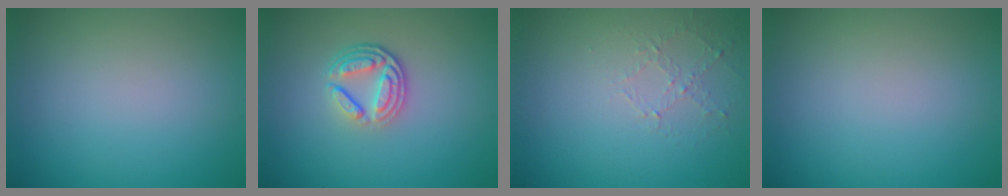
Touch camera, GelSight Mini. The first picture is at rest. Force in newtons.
{"total": 3.8, "press": 2.8, "slide": 2.6}
{"total": 1.0, "press": 0.4, "slide": 0.9}
{"total": 0.0}